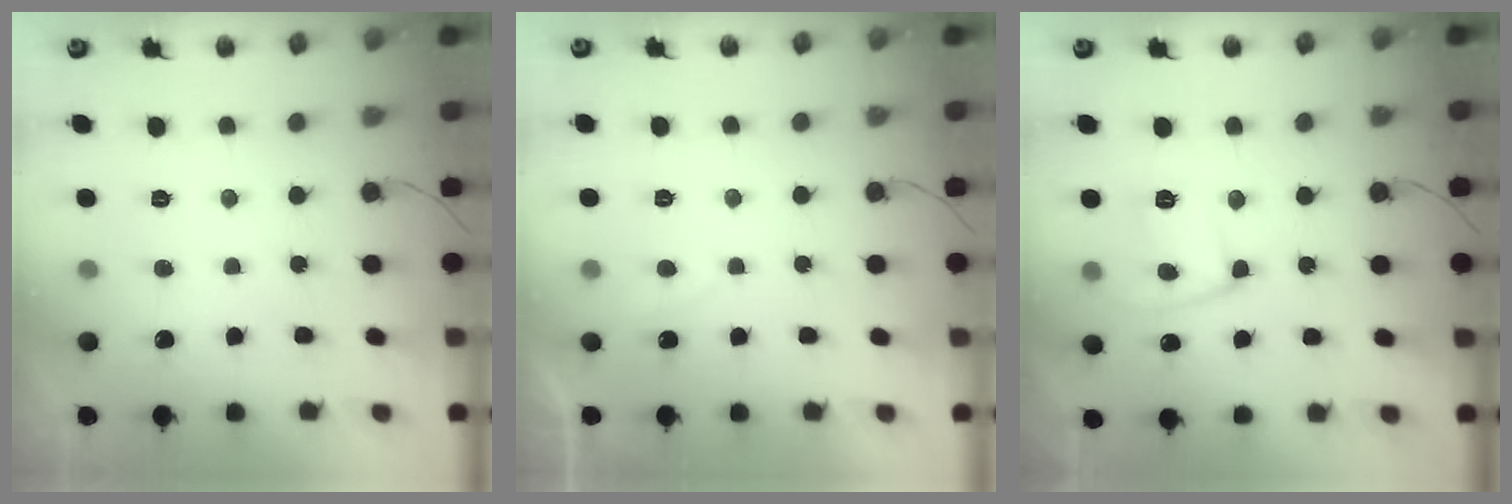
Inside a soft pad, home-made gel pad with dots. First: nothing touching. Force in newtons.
{"total": 0.6, "press": 0.4, "slide": 0.4}
{"total": 12.2, "press": 12.1, "slide": 1.1}